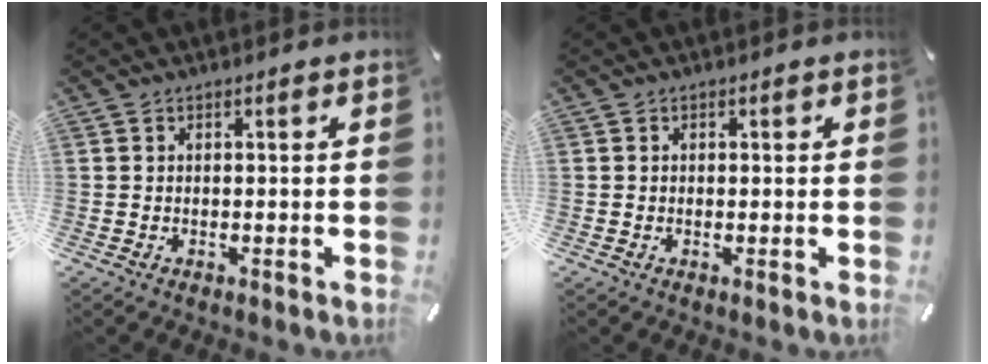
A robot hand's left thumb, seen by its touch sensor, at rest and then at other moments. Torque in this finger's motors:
{"motor_torque": [-0.02, -0.31, -0.09, 0.01, -0.01]}